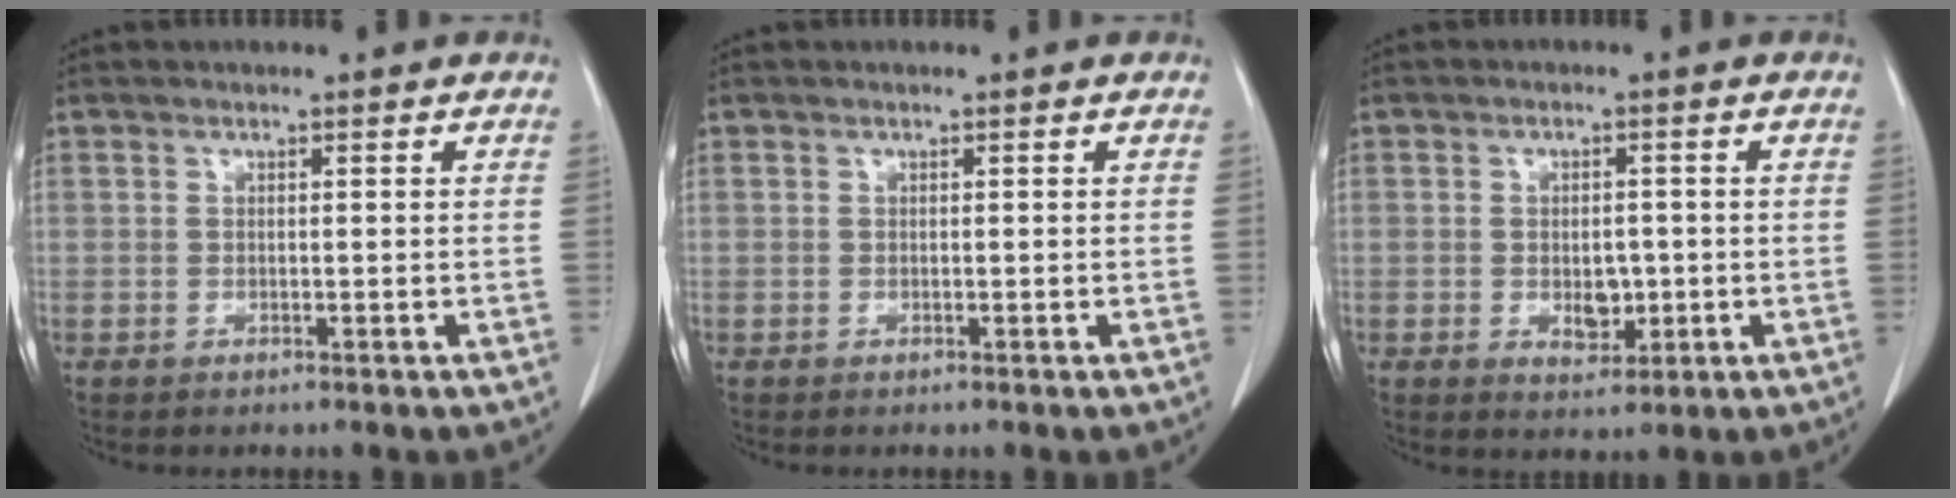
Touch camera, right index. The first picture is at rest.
{"total": 0.0}
{"total": 4.2, "force": [-0.7, 2.6, 3.2], "torque": [-0.043, -0.001, -0.001]}